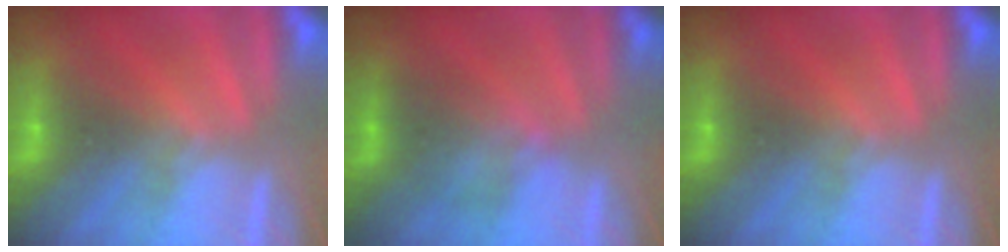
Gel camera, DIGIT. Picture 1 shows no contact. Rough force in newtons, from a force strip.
{"total": 2.4}
{"total": 0.0}